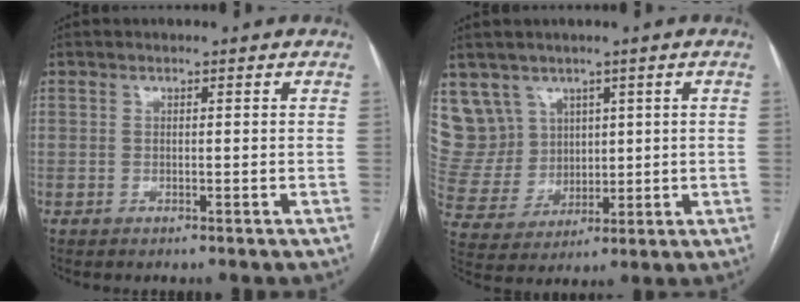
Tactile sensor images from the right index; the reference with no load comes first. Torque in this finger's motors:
{"motor_torque": [-0.26, 0.35, 0.02, 0.00]}